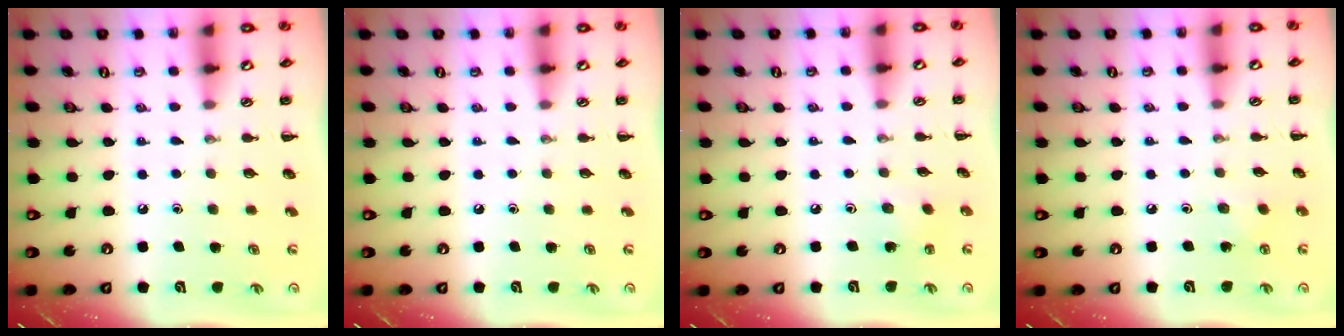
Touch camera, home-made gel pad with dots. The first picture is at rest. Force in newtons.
{"total": 0.0}
{"total": 2.2, "press": 2.0, "slide": 0.7}
{"total": 2.4, "press": 2.3, "slide": 0.8}